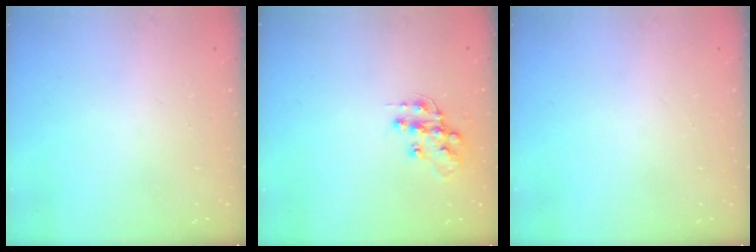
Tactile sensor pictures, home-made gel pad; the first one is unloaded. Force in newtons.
{"total": 12.7, "press": 12.6, "slide": 0.9}
{"total": 0.0}